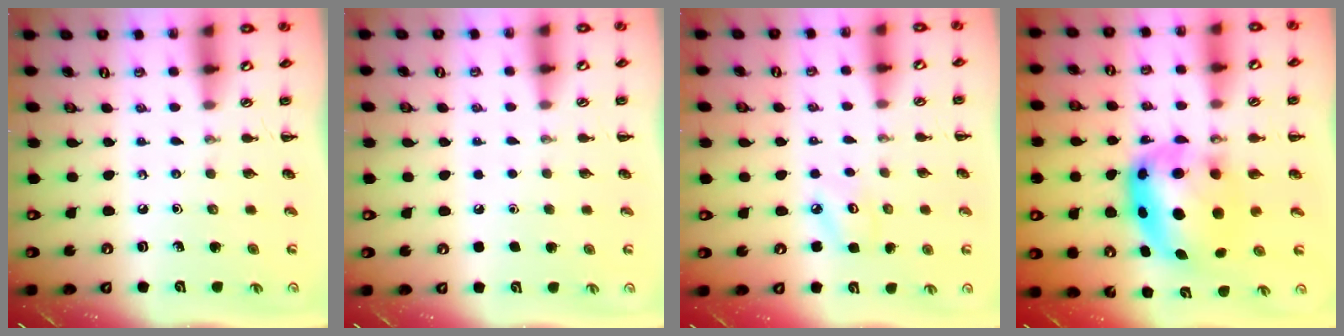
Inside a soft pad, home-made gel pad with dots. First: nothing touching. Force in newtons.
{"total": 1.6, "press": 1.6, "slide": 0.1}
{"total": 4.8, "press": 4.6, "slide": 1.4}
{"total": 9.5, "press": 9.1, "slide": 2.8}